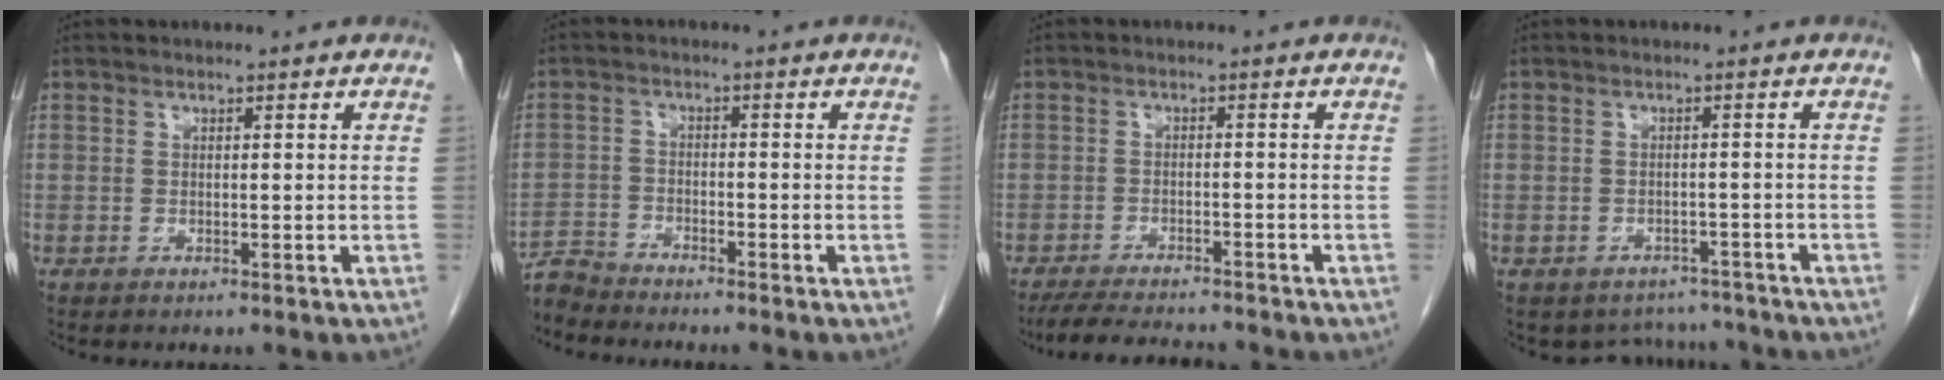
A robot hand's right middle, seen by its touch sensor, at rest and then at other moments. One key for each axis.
{"total": 4.2, "fx": -4.1, "fy": -0.2, "fz": -0.5, "tx": 0.010, "ty": -0.012, "tz": -0.080}
{"total": 8.2, "fx": -7.5, "fy": 1.0, "fz": 3.1, "tx": -0.050, "ty": -0.013, "tz": -0.118}
{"total": 6.1, "fx": -5.4, "fy": 2.8, "fz": -0.2, "tx": 0.012, "ty": 0.019, "tz": -0.064}